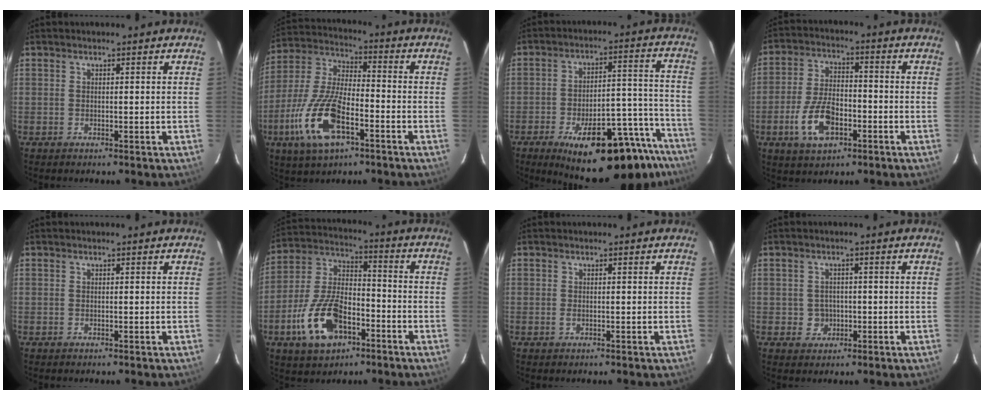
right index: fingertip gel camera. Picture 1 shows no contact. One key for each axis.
{"total": 16.6, "fx": -7.2, "fy": 6.5, "fz": 13.5, "tx": -0.299, "ty": -0.013, "tz": -0.140}
{"total": 25.6, "fx": -18.8, "fy": 8.3, "fz": 15.3, "tx": -0.202, "ty": 0.018, "tz": -0.245}
{"total": 10.8, "fx": -4.4, "fy": 5.7, "fz": 8.0, "tx": -0.168, "ty": 0.003, "tz": -0.074}
{"total": 0.0}
{"total": 15.8, "fx": -7.2, "fy": 8.5, "fz": 11.2, "tx": -0.238, "ty": 0.011, "tz": -0.122}
{"total": 0.6, "fx": -0.1, "fy": 0.4, "fz": 0.4, "tx": -0.009, "ty": 0.000, "tz": -0.001}
{"total": 3.1, "fx": -0.5, "fy": 3.0, "fz": 0.4, "tx": -0.010, "ty": 0.008, "tz": -0.002}